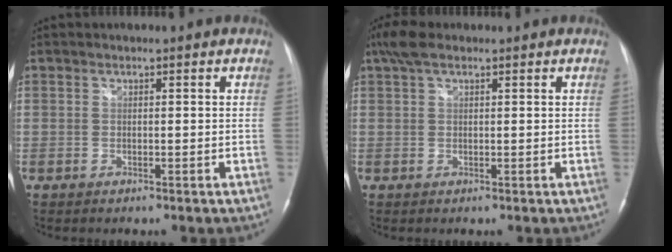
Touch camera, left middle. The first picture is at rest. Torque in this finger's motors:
{"motor_torque": [0.52, -0.37, 0.00, 0.06]}